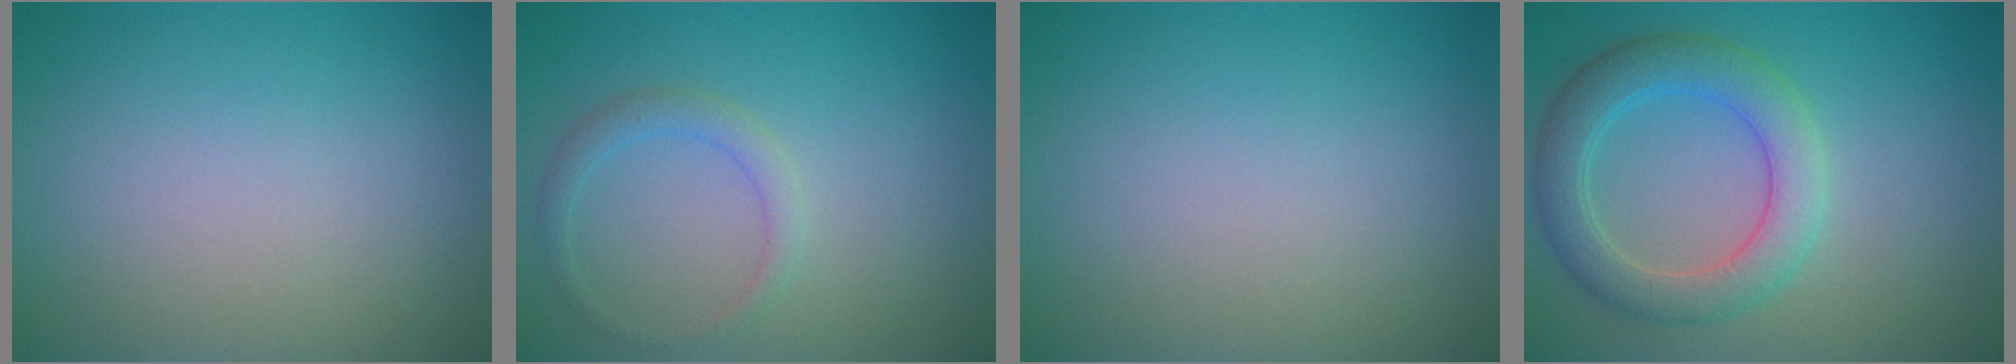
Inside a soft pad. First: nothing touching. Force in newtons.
{"total": 1.7, "press": 1.7, "slide": 0.1}
{"total": 0.0}
{"total": 4.9, "press": 4.9, "slide": 0.4}